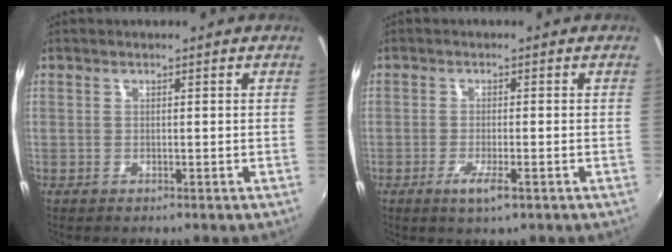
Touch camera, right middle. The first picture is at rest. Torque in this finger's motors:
{"motor_torque": [0.97, -0.80, 0.23, 0.07]}